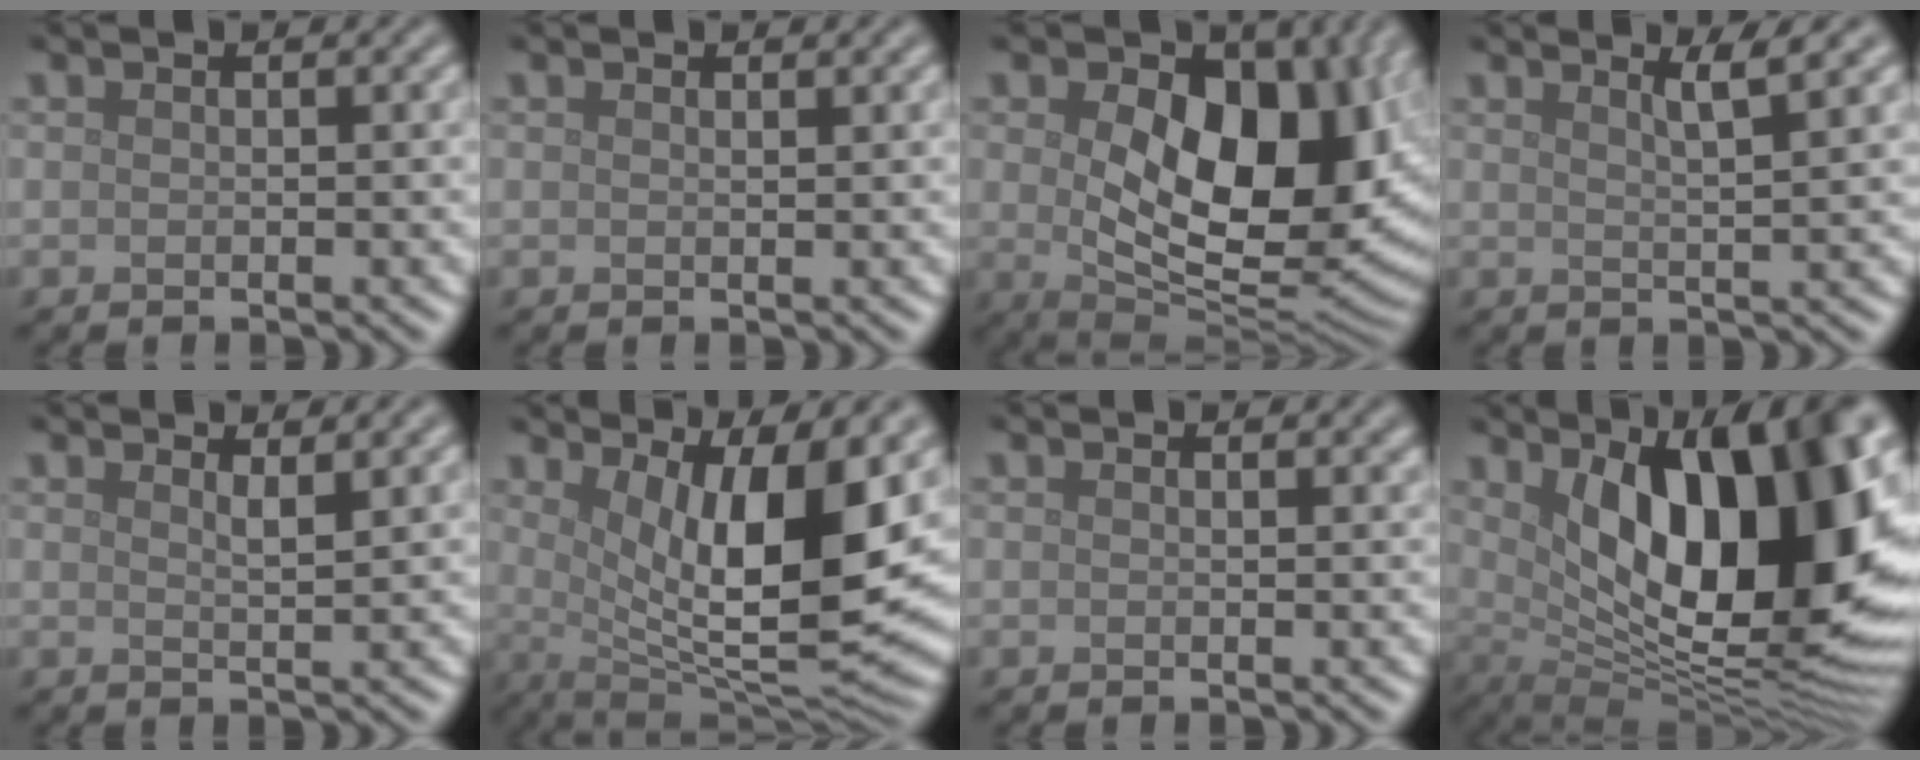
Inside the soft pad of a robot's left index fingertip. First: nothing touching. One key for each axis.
{"total": 0.5, "fx": 0.5, "fy": 0.1, "fz": 0.2, "tx": -0.001, "ty": -0.001, "tz": 0.009}
{"total": 15.6, "fx": 2.6, "fy": 9.2, "fz": 12.3, "tx": -0.164, "ty": -0.014, "tz": 0.055}
{"total": 2.8, "fx": 1.7, "fy": 0.5, "fz": 2.1, "tx": -0.022, "ty": 0.007, "tz": 0.025}
{"total": 1.7, "fx": 1.3, "fy": 0.4, "fz": 1.0, "tx": -0.011, "ty": 0.000, "tz": 0.018}
{"total": 12.5, "fx": 2.9, "fy": 3.8, "fz": 11.5, "tx": -0.162, "ty": -0.015, "tz": 0.054}
{"total": 0.8, "fx": 0.7, "fy": 0.2, "fz": 0.3, "tx": -0.004, "ty": 0.001, "tz": 0.011}
{"total": 15.7, "fx": 3.7, "fy": 6.4, "fz": 13.8, "tx": -0.174, "ty": -0.001, "tz": 0.054}